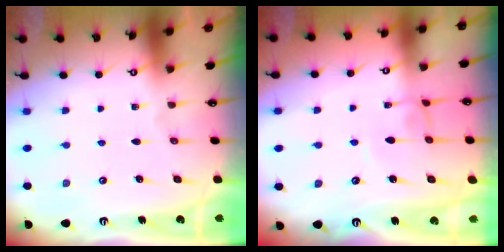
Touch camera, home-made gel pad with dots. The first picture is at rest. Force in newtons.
{"total": 1.5, "press": 1.4, "slide": 0.3}